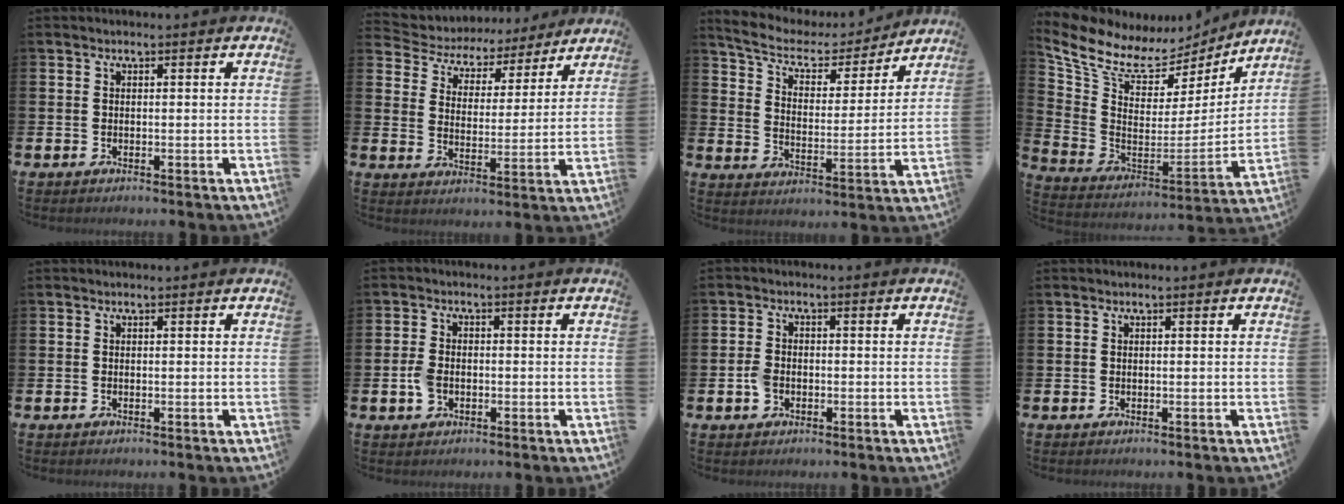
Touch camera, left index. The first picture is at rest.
{"total": 5.2, "force": [4.6, 2.4, 0.2], "torque": [-0.035, -0.038, 0.074]}
{"total": 6.2, "force": [5.5, 2.4, 1.8], "torque": [-0.071, -0.036, 0.090]}
{"total": 10.1, "force": [7.8, 5.3, 3.6], "torque": [-0.121, -0.043, 0.140]}
{"total": 0.0}
{"total": 2.9, "force": [-0.6, 2.1, 1.9], "torque": [-0.035, 0.008, -0.011]}
{"total": 2.4, "force": [-0.6, 1.9, 1.3], "torque": [-0.025, 0.006, -0.013]}
{"total": 0.0}